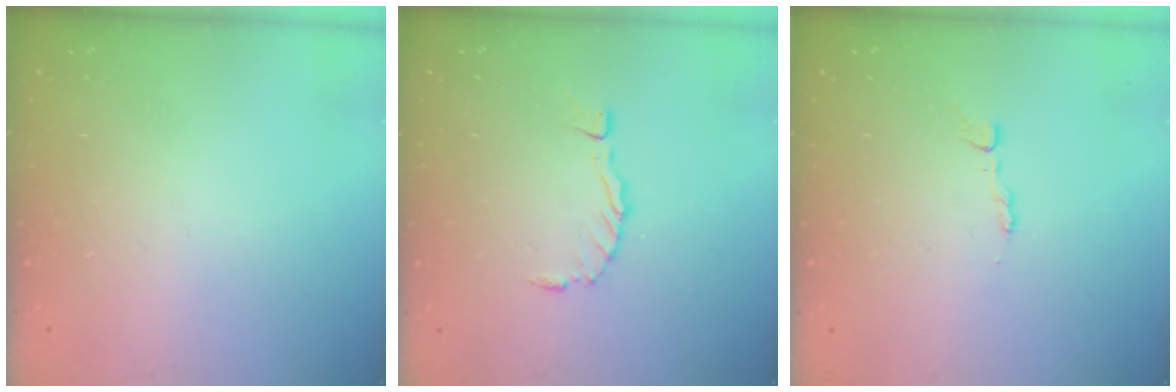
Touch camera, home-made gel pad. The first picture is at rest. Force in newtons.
{"total": 0.0}
{"total": 2.5, "press": 2.5, "slide": 0.3}